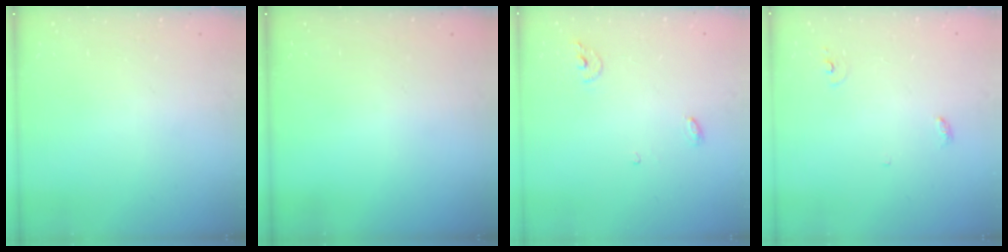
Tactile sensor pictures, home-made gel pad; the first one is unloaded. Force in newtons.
{"total": 0.0}
{"total": 5.0, "press": 5.0, "slide": 0.4}
{"total": 3.4, "press": 3.4, "slide": 0.2}